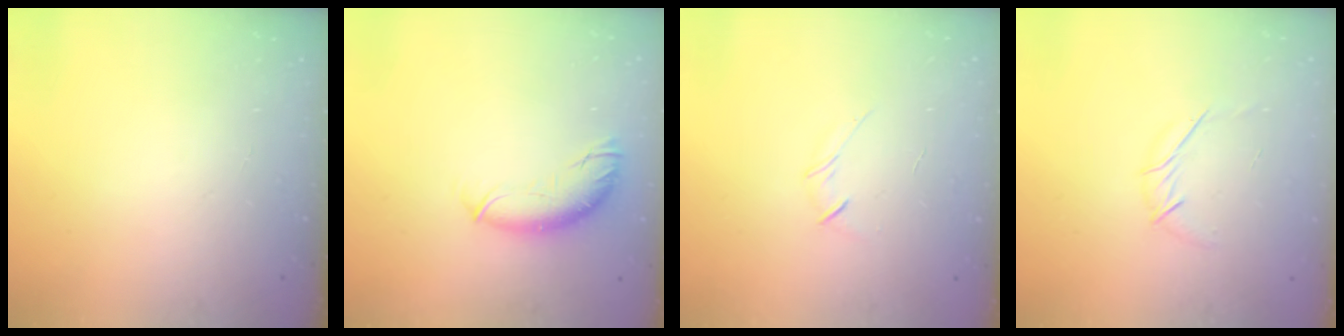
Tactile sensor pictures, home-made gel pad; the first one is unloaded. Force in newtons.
{"total": 9.9, "press": 9.8, "slide": 1.6}
{"total": 3.8, "press": 3.7, "slide": 0.9}
{"total": 3.9, "press": 3.8, "slide": 0.8}